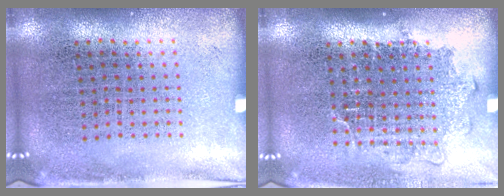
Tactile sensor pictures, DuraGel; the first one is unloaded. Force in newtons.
{"total": 1.2, "press": 1.1, "slide": 0.5}